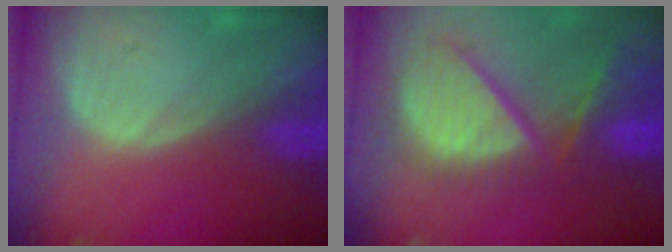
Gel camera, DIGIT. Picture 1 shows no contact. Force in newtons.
{"total": 11.7, "press": 10.3, "slide": 5.5}